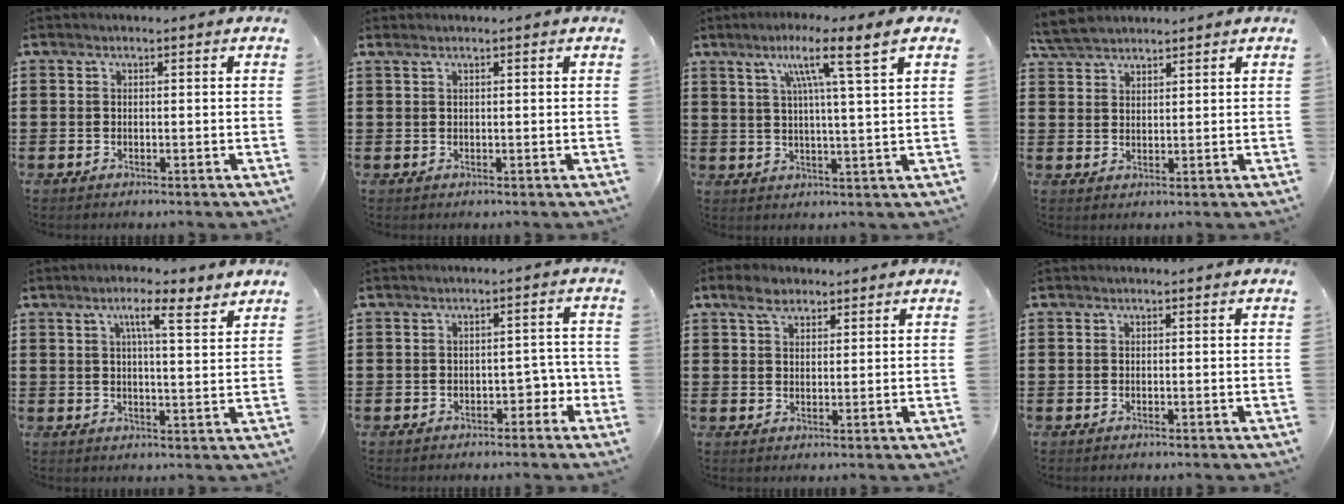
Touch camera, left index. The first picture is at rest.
{"total": 0.6, "force": [0.4, 0.0, 0.4], "torque": [-0.009, 0.000, 0.009]}
{"total": 8.0, "force": [4.2, -0.8, 6.8], "torque": [-0.129, -0.011, 0.058]}
{"total": 4.2, "force": [3.9, 1.4, 1.1], "torque": [-0.035, 0.000, 0.074]}
{"total": 5.8, "force": [3.7, 0.6, 4.4], "torque": [-0.082, -0.008, 0.058]}
{"total": 3.2, "force": [-1.9, 1.6, 2.0], "torque": [-0.039, 0.006, -0.040]}
{"total": 3.9, "force": [2.7, 2.2, 1.7], "torque": [-0.035, 0.008, 0.049]}
{"total": 0.0}